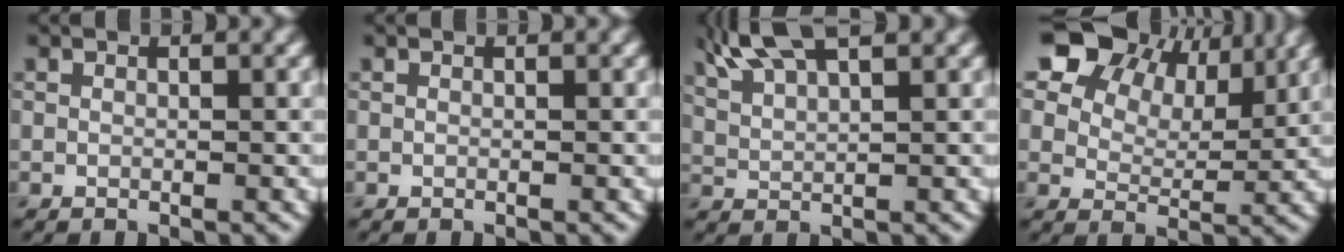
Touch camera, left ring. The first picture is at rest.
{"total": 0.0}
{"total": 5.7, "force": [4.2, 1.4, 3.5], "torque": [-0.065, 0.027, 0.062]}
{"total": 15.4, "force": [9.1, 9.7, 7.8], "torque": [-0.151, 0.024, 0.175]}